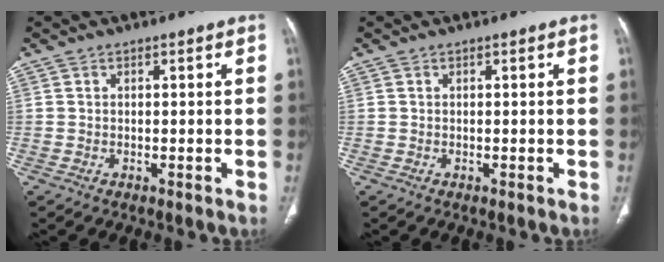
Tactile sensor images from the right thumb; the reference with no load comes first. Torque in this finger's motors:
{"motor_torque": [0.05, 0.05, -0.01, -0.01, 0.01]}